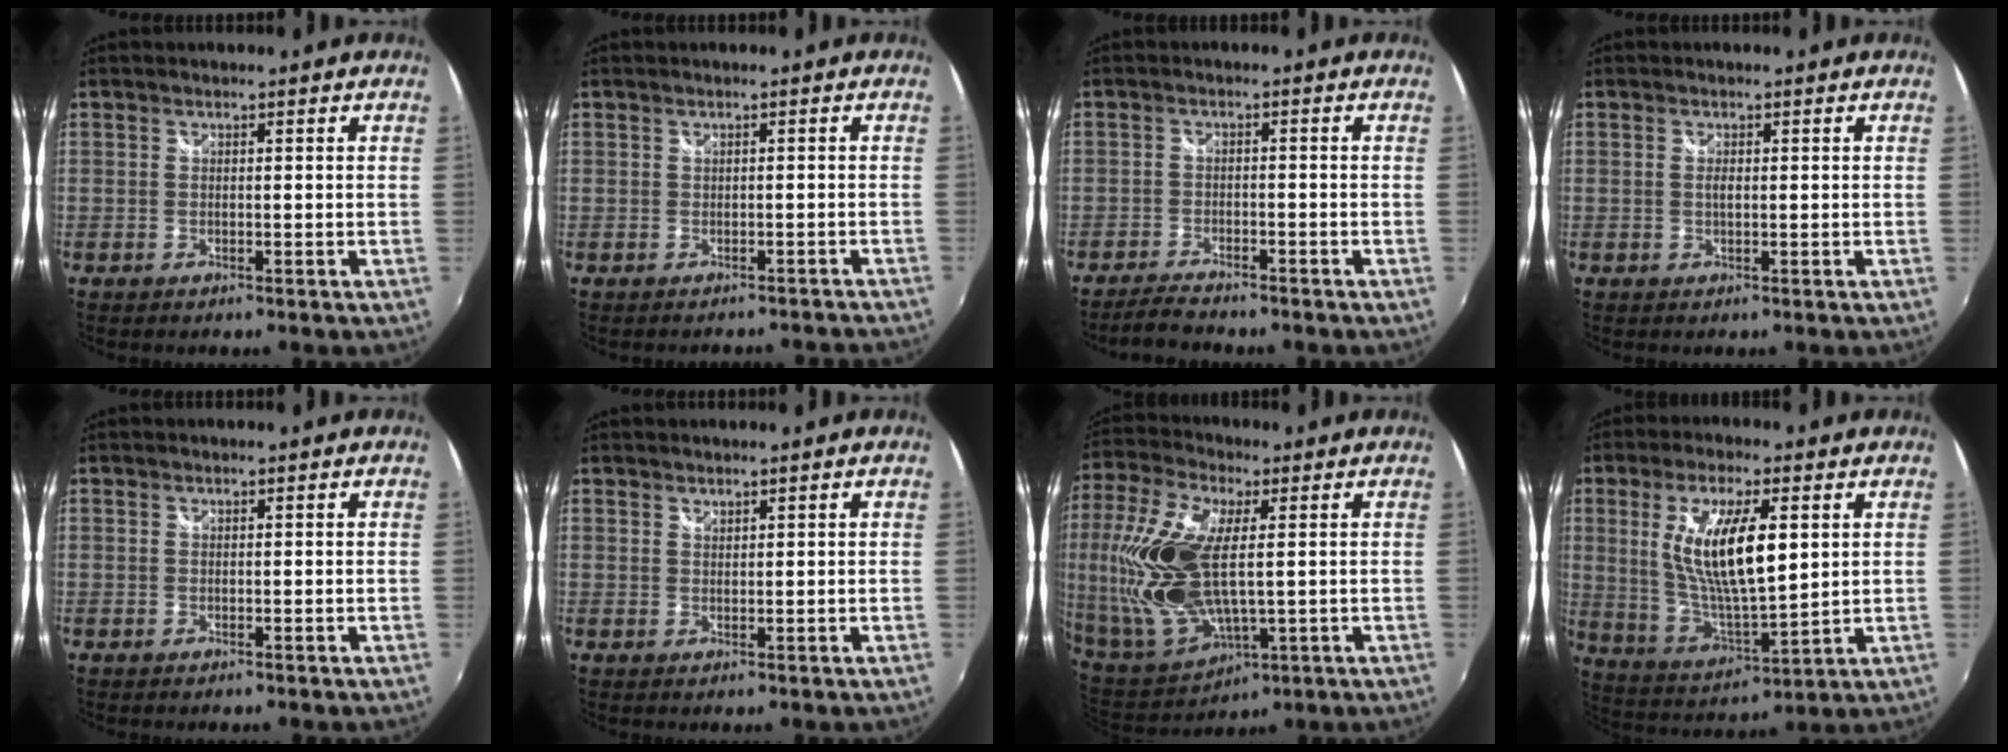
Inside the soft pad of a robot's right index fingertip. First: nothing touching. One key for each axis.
{"total": 4.9, "fx": -4.3, "fy": 2.1, "fz": 0.9, "tx": -0.003, "ty": 0.008, "tz": -0.042}
{"total": 4.9, "fx": -4.5, "fy": 1.0, "fz": 1.8, "tx": -0.053, "ty": -0.007, "tz": -0.079}
{"total": 1.1, "fx": 0.1, "fy": 0.4, "fz": 1.0, "tx": -0.018, "ty": -0.001, "tz": -0.001}
{"total": 0.0}
{"total": 0.8, "fx": 0.8, "fy": 0.3, "fz": 0.1, "tx": 0.000, "ty": 0.001, "tz": 0.015}
{"total": 20.5, "fx": 1.9, "fy": 9.4, "fz": 18.1, "tx": -0.390, "ty": -0.004, "tz": 0.050}
{"total": 14.9, "fx": 3.5, "fy": 4.4, "fz": 13.9, "tx": -0.261, "ty": -0.007, "tz": 0.076}